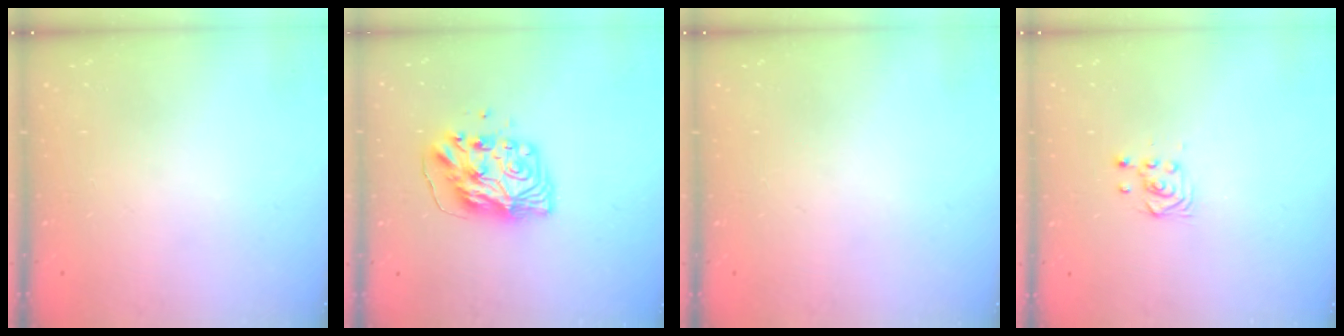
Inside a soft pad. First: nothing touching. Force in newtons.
{"total": 9.7, "press": 9.6, "slide": 1.3}
{"total": 0.0}
{"total": 3.7, "press": 3.5, "slide": 1.1}